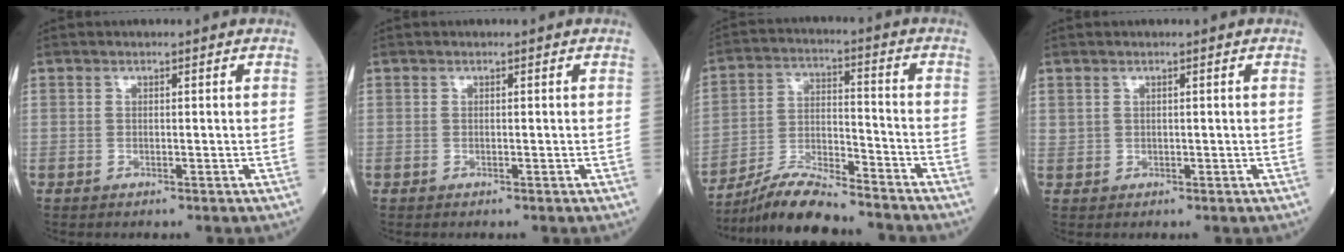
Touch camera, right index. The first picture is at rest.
{"total": 0.0}
{"total": 10.9, "force": [-10.2, 0.9, 3.9], "torque": [-0.075, 0.002, -0.187]}
{"total": 0.6, "force": [0.5, 0.4, 0.1], "torque": [0.006, 0.002, 0.007]}